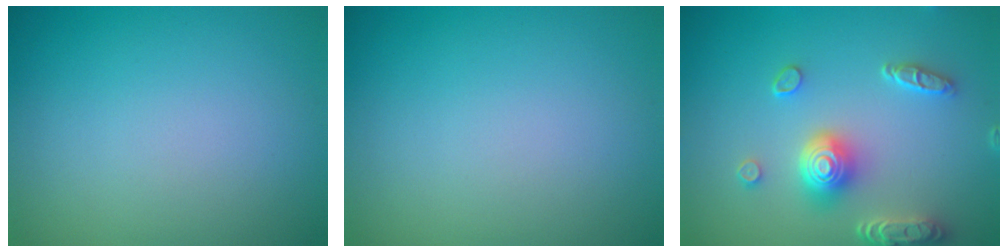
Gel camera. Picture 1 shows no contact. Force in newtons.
{"total": 0.0}
{"total": 5.0, "press": 4.1, "slide": 2.8}